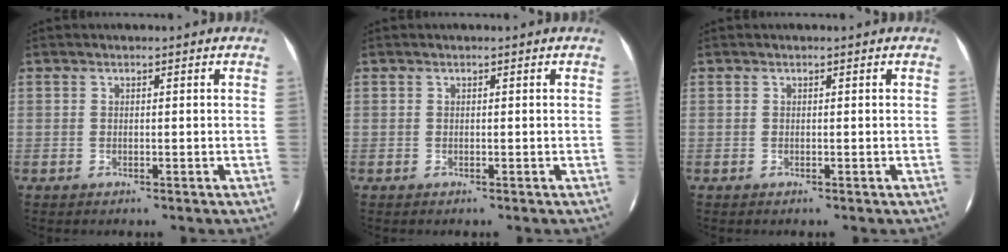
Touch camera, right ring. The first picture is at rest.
{"total": 0.0}
{"total": 0.0}